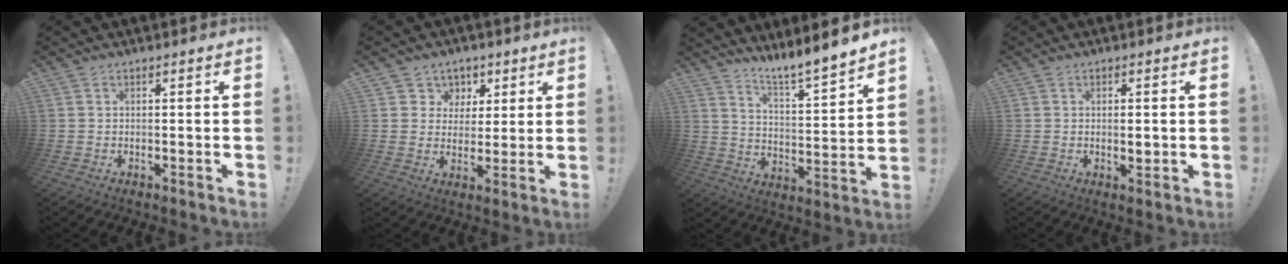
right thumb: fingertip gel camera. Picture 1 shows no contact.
{"total": 6.7, "force": [2.8, 6.0, 0.6], "torque": [0.000, -0.025, 0.054]}
{"total": 8.1, "force": [7.6, -0.8, 2.6], "torque": [-0.044, -0.085, 0.124]}
{"total": 2.0, "force": [0.1, 0.9, 1.8], "torque": [-0.014, -0.007, -0.002]}